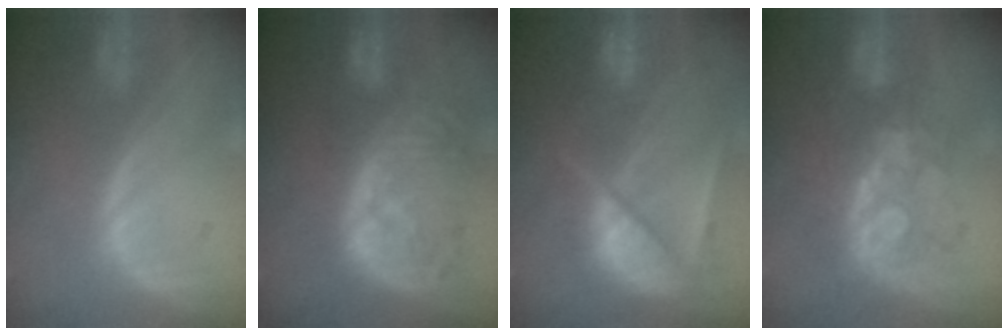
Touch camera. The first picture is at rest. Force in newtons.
{"total": 10.9, "press": 9.6, "slide": 5.1}
{"total": 9.7, "press": 8.4, "slide": 4.9}
{"total": 7.7, "press": 7.4, "slide": 2.1}